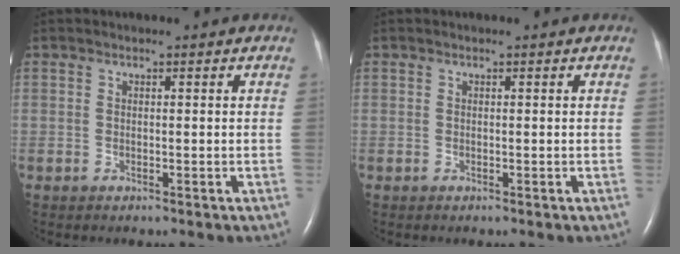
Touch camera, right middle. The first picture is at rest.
{"total": 0.0}